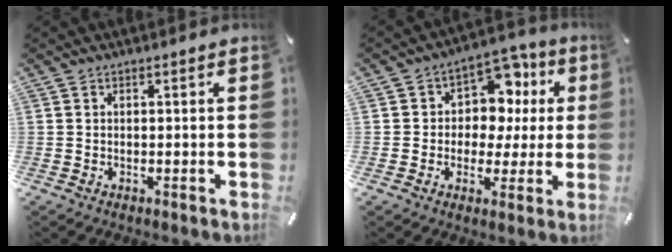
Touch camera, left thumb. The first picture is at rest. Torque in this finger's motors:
{"motor_torque": [0.32, 0.25, 0.45, 0.28, 0.02]}